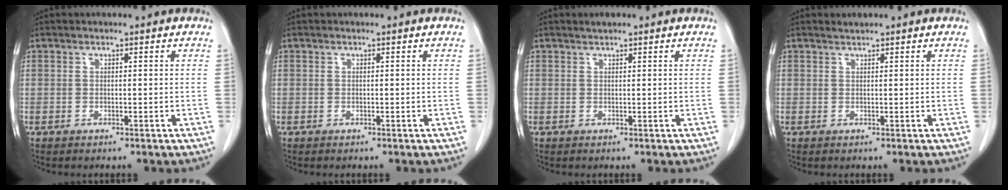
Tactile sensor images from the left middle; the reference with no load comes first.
{"total": 0.0}
{"total": 0.9, "force": [0.8, 0.1, 0.4], "torque": [-0.015, 0.005, 0.017]}
{"total": 0.7, "force": [0.6, -0.1, 0.0], "torque": [-0.009, 0.001, 0.015]}